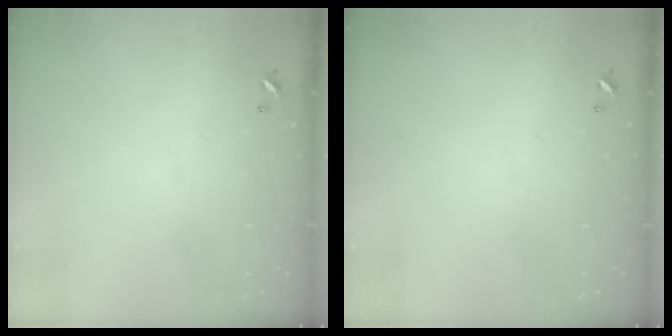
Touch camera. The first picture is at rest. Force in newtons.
{"total": 0.0}